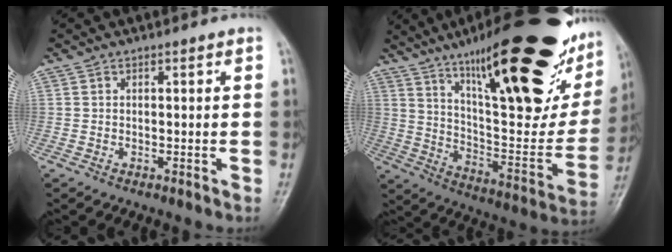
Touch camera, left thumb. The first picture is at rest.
{"total": 36.0, "force": [20.7, 10.1, 27.7], "torque": [-0.335, -0.055, 0.327]}